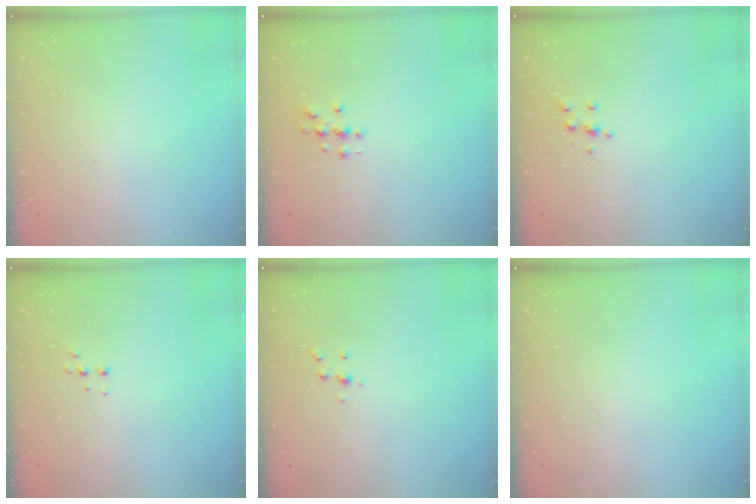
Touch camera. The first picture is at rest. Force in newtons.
{"total": 2.7, "press": 2.7, "slide": 0.3}
{"total": 4.3, "press": 4.2, "slide": 1.1}
{"total": 3.4, "press": 3.3, "slide": 0.6}
{"total": 5.3, "press": 5.3, "slide": 0.5}
{"total": 0.0}